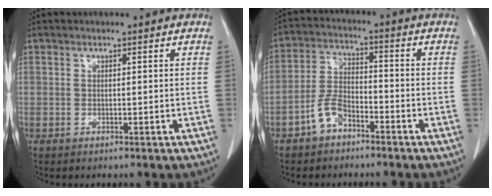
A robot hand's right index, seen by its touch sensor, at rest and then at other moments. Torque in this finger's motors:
{"motor_torque": [0.10, 0.06, -0.13, -0.03]}